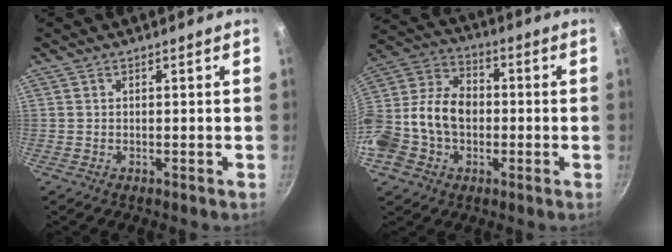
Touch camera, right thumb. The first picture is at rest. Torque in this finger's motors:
{"motor_torque": [0.95, 0.94, 0.19, -0.10, 0.21]}